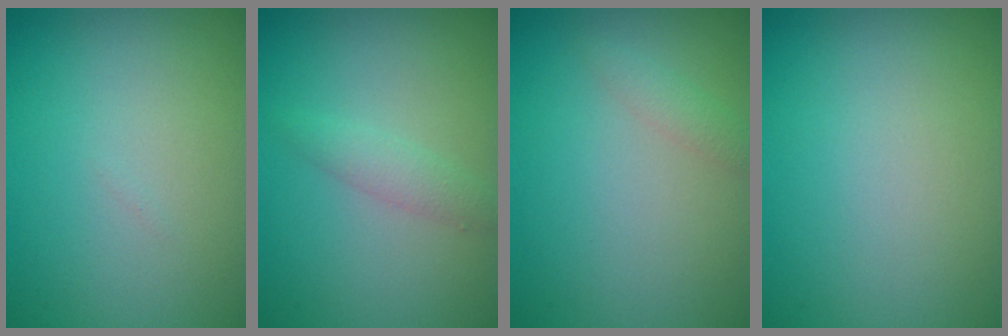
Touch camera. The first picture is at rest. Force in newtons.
{"total": 1.6, "press": 1.6, "slide": 0.0}
{"total": 1.2, "press": 1.2, "slide": 0.1}
{"total": 0.0}